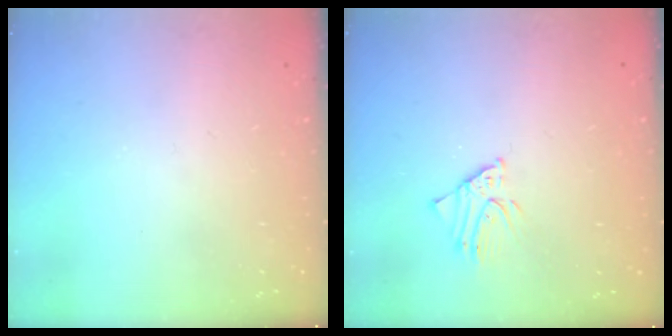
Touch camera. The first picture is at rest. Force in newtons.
{"total": 2.3, "press": 2.3, "slide": 0.2}